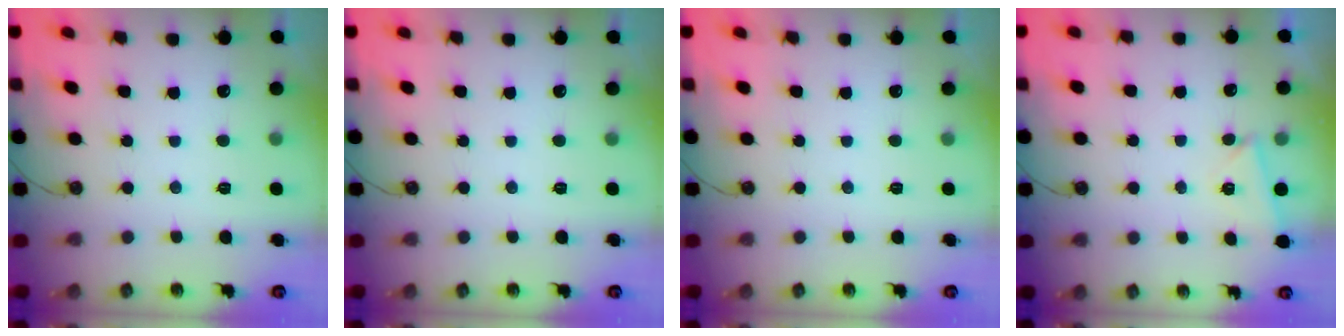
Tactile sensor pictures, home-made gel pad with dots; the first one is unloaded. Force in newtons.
{"total": 0.0}
{"total": 0.0}
{"total": 3.4, "press": 2.4, "slide": 2.4}